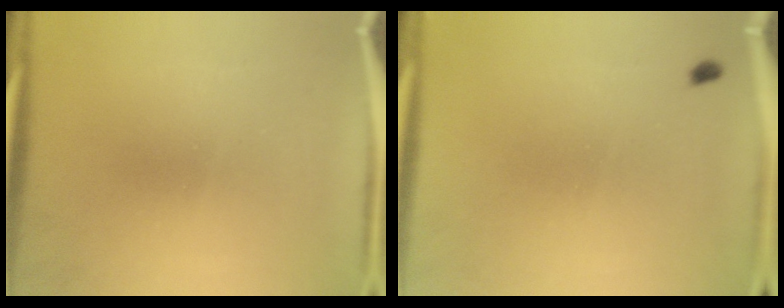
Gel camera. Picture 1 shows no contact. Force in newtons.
{"total": 0.8}